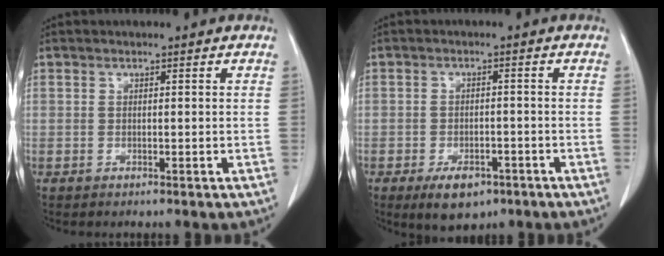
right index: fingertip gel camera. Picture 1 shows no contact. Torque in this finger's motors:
{"motor_torque": [-0.02, 0.00, -0.04, -0.01]}